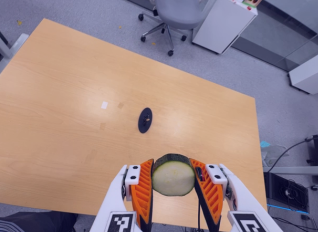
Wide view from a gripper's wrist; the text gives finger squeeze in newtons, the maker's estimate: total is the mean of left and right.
{"total": 12.3, "left": 10.9, "right": 13.7}